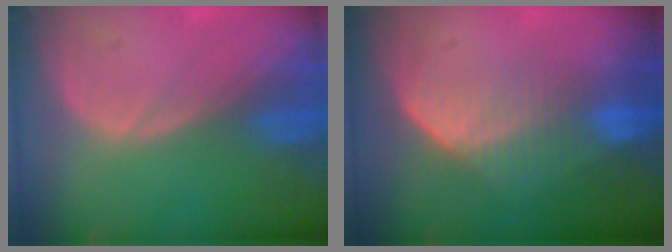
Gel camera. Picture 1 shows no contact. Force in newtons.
{"total": 7.2, "press": 6.2, "slide": 3.7}